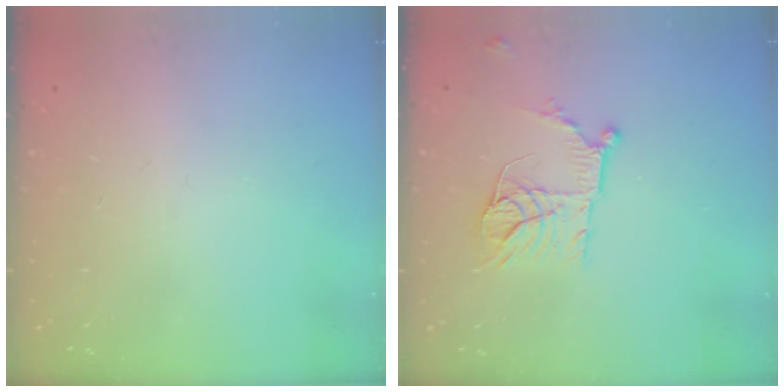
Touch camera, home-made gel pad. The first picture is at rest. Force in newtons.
{"total": 12.2, "press": 12.1, "slide": 1.1}